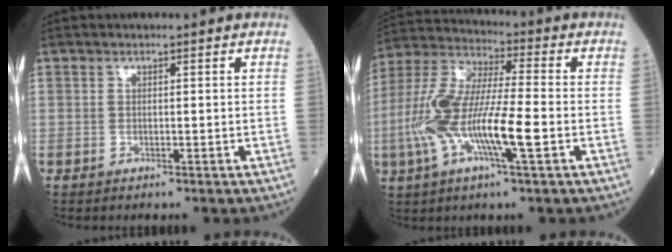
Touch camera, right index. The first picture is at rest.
{"total": 14.8, "force": [-3.6, 2.3, 14.2], "torque": [-0.298, 0.000, -0.072]}